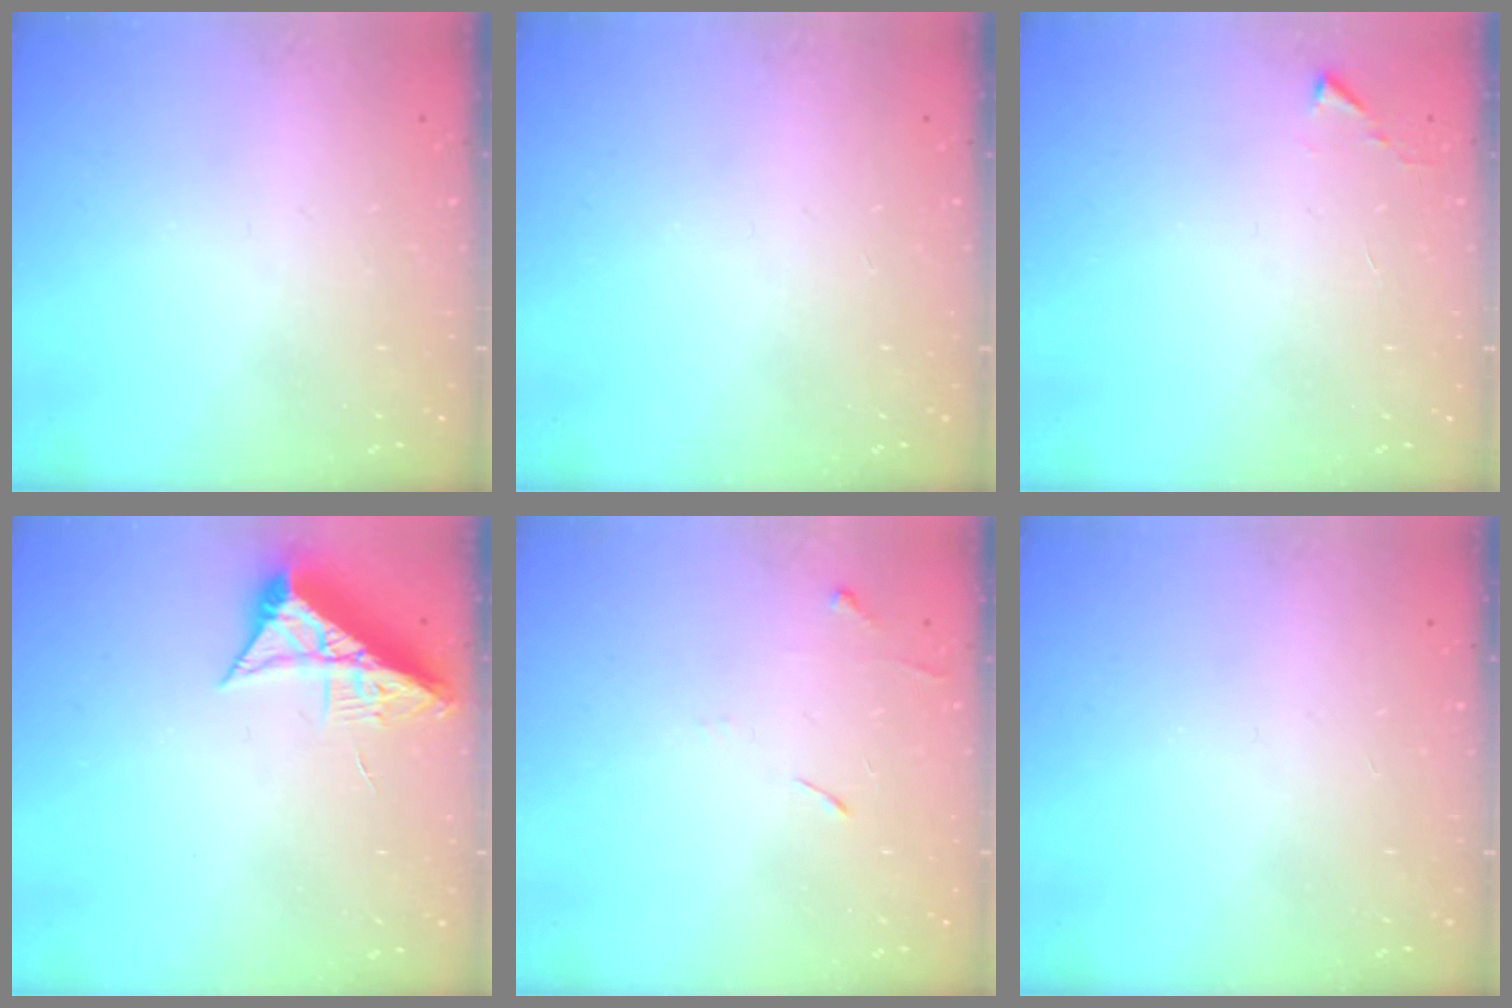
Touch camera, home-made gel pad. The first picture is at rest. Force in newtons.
{"total": 0.0}
{"total": 2.7, "press": 2.7, "slide": 0.5}
{"total": 7.7, "press": 7.7, "slide": 0.4}
{"total": 5.4, "press": 5.4, "slide": 0.7}
{"total": 0.0}